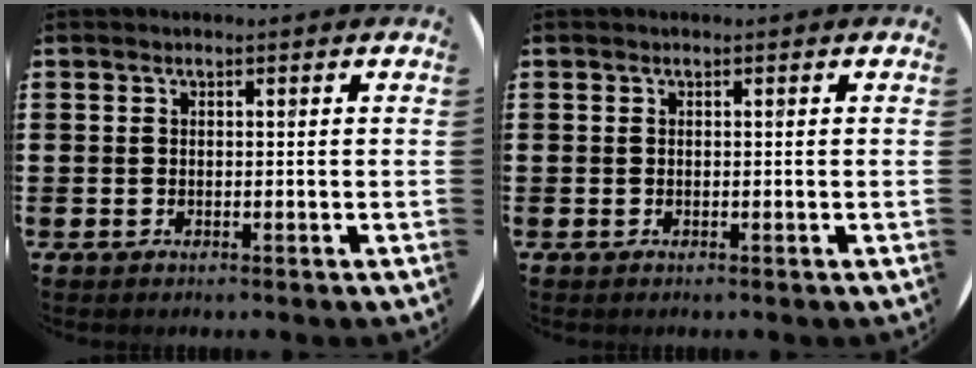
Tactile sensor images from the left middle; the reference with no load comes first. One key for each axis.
{"total": 0.0}